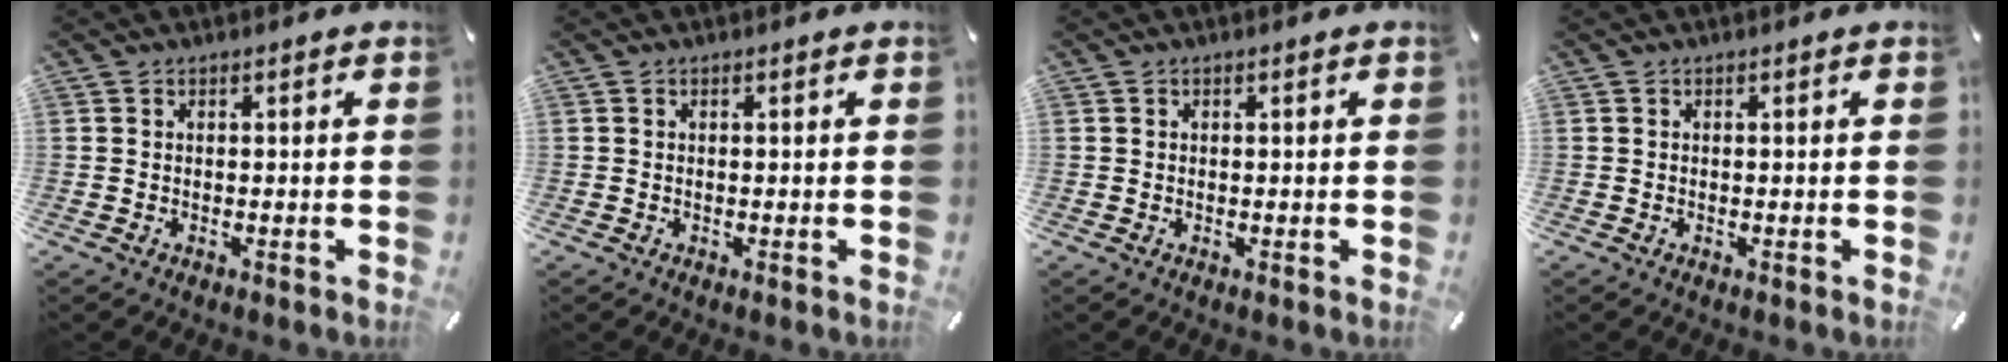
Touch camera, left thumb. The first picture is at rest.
{"total": 0.0}
{"total": 0.0}
{"total": 0.0}